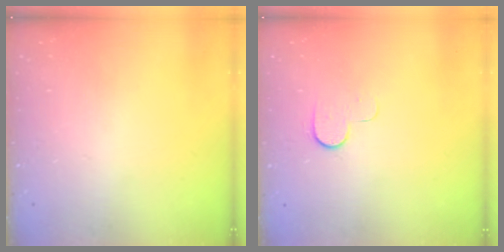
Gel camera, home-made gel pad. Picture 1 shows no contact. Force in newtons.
{"total": 6.9, "press": 6.8, "slide": 0.5}